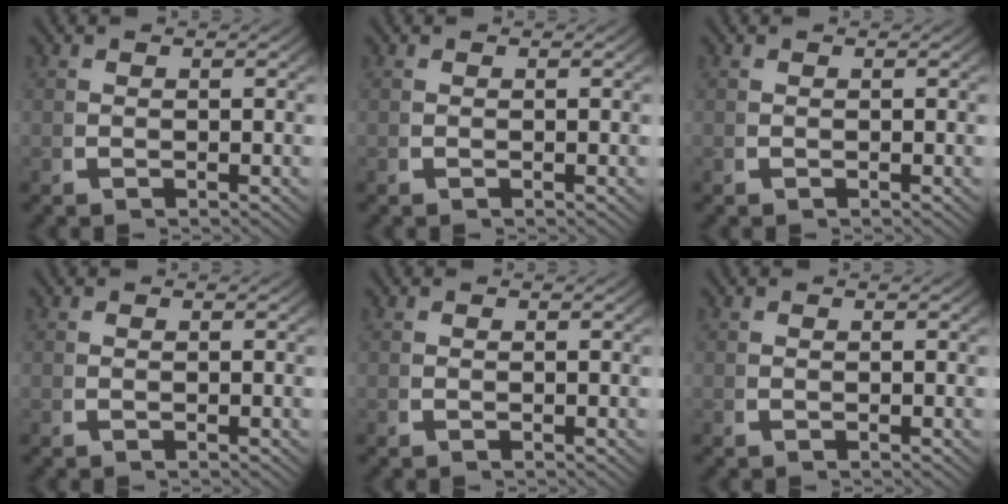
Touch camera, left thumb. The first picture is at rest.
{"total": 0.0}
{"total": 0.0}
{"total": 0.0}
{"total": 0.0}
{"total": 0.0}